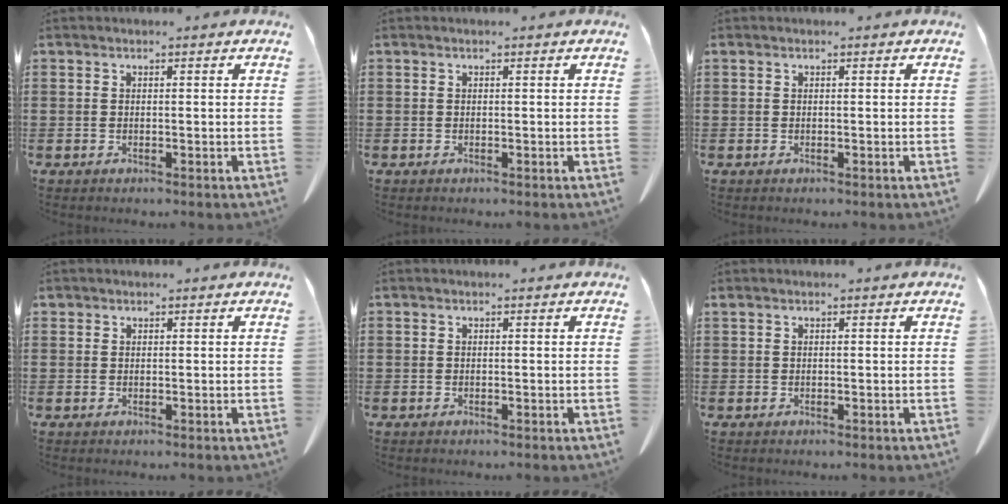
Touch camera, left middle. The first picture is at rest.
{"total": 0.0}
{"total": 0.0}
{"total": 0.5, "force": [0.4, 0.4, 0.1], "torque": [-0.004, 0.003, 0.006]}
{"total": 0.0}
{"total": 0.0}